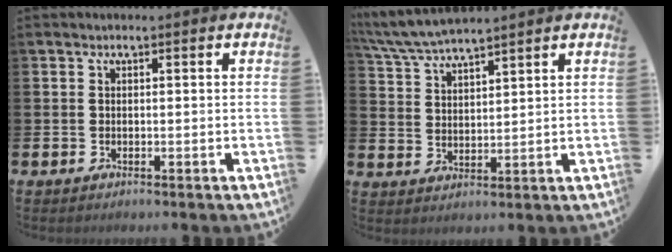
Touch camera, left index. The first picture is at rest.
{"total": 5.4, "force": [5.2, 0.2, 1.2], "torque": [-0.048, -0.022, 0.095]}